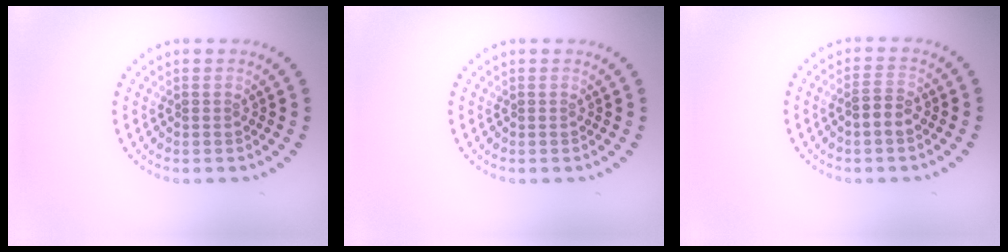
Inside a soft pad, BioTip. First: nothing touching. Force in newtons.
{"total": 0.0}
{"total": 2.1, "press": 2.0, "slide": 0.4}